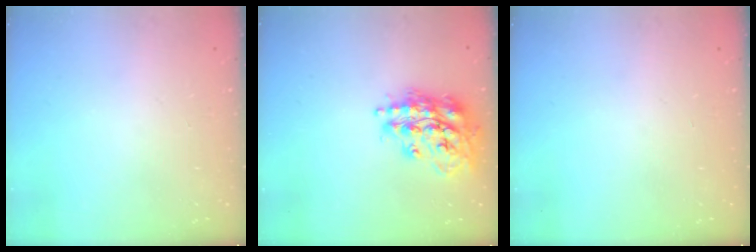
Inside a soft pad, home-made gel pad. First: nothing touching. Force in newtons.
{"total": 17.7, "press": 17.6, "slide": 1.5}
{"total": 0.0}